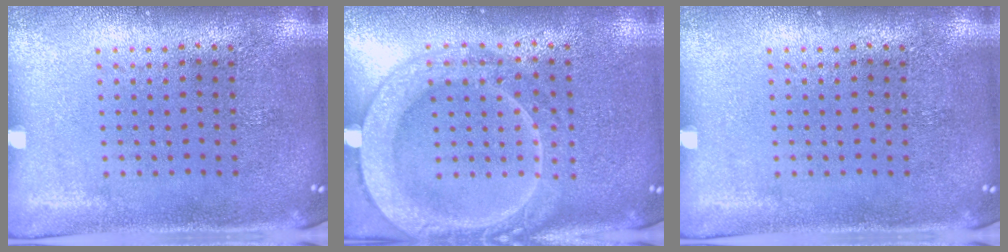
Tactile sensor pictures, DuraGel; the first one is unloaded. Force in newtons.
{"total": 2.1, "press": 2.1, "slide": 0.2}
{"total": 0.0}